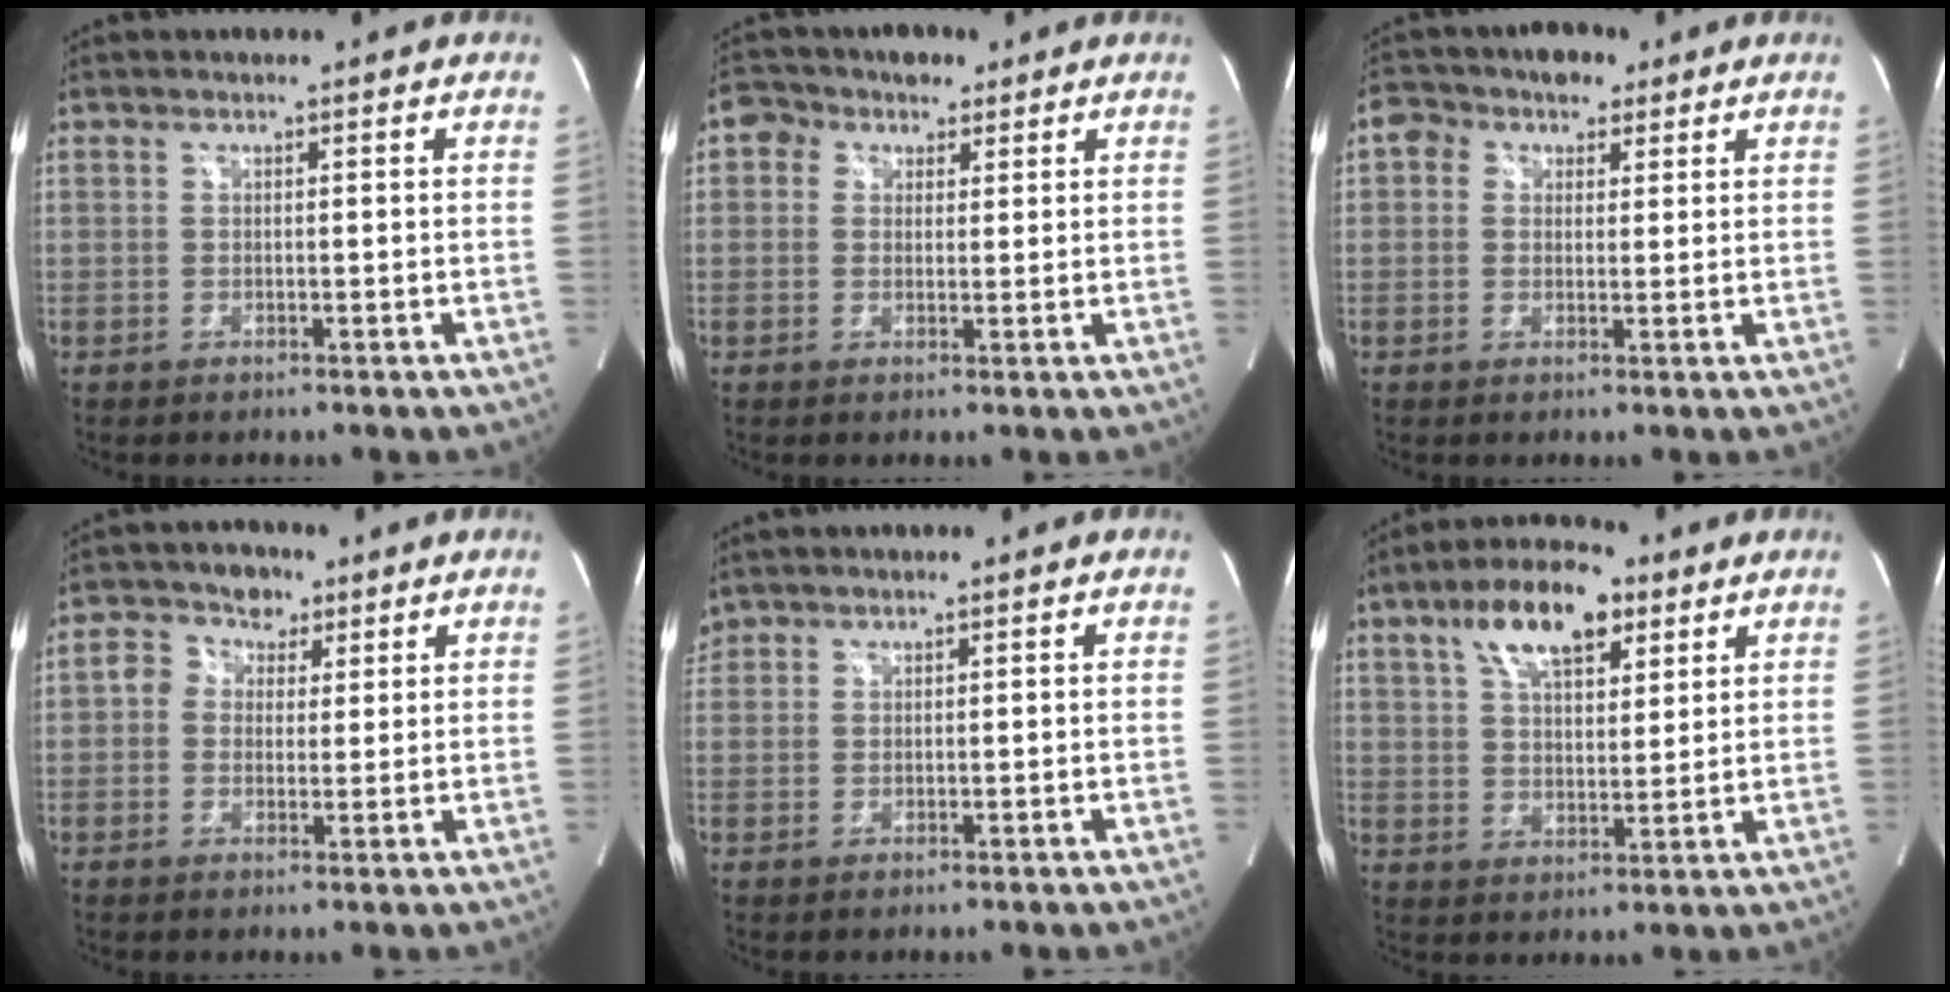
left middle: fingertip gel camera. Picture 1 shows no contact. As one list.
[{"total": 5.3, "force": [2.6, 4.1, 2.1], "torque": [-0.035, 0.034, 0.043]}, {"total": 6.3, "force": [3.1, 4.4, 3.3], "torque": [-0.051, 0.041, 0.050]}, {"total": 5.3, "force": [2.0, 4.4, 2.0], "torque": [-0.035, 0.027, 0.037]}, {"total": 1.9, "force": [1.6, 1.0, 0.0], "torque": [-0.005, 0.016, 0.034]}, {"total": 11.5, "force": [6.4, 4.6, 8.3], "torque": [-0.146, 0.022, 0.112]}]